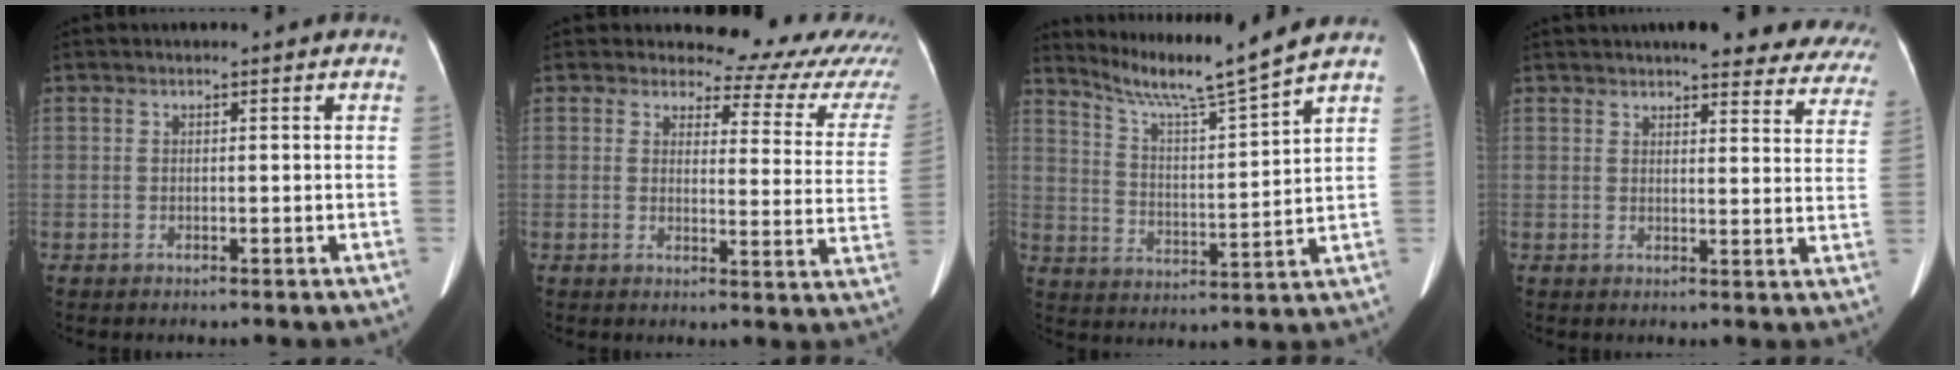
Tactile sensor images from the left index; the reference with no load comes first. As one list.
[{"total": 14.6, "force": [13.8, 4.6, 1.4], "torque": [0.026, -0.074, 0.114]}, {"total": 10.9, "force": [9.7, -2.6, 4.4], "torque": [-0.085, -0.021, 0.169]}, {"total": 19.9, "force": [18.0, 4.6, 7.1], "torque": [-0.065, -0.035, 0.188]}]